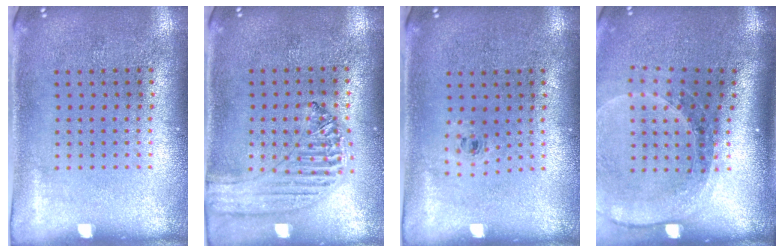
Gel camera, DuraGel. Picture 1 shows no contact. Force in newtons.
{"total": 1.3, "press": 1.3, "slide": 0.2}
{"total": 0.5, "press": 0.3, "slide": 0.4}
{"total": 1.8, "press": 1.6, "slide": 0.7}